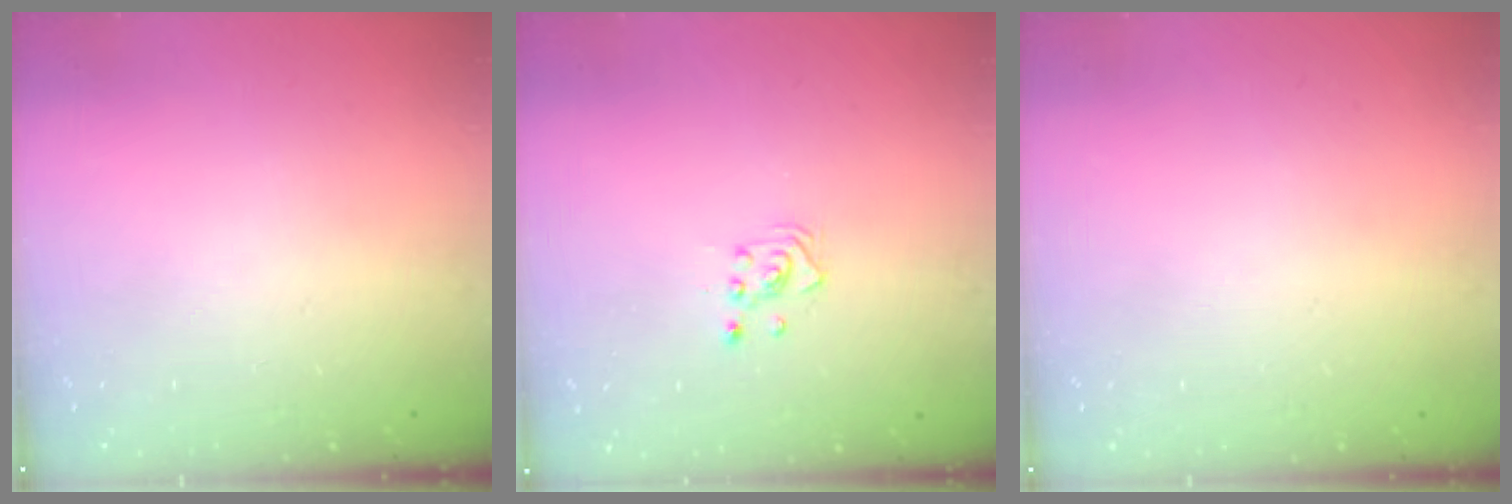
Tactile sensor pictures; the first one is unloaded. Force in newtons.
{"total": 2.8, "press": 2.8, "slide": 0.3}
{"total": 0.0}